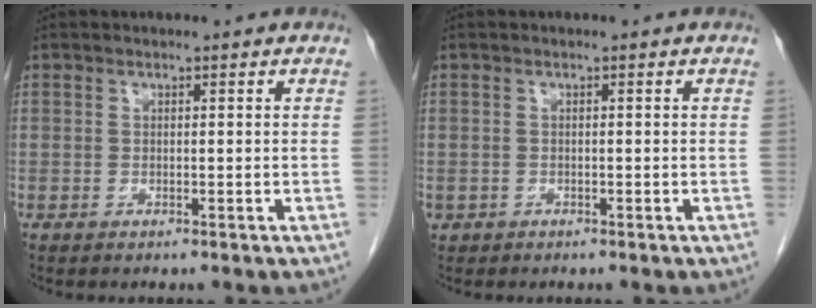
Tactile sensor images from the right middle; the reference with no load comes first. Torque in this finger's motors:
{"motor_torque": [1.11, -1.03, 0.59, 0.11]}